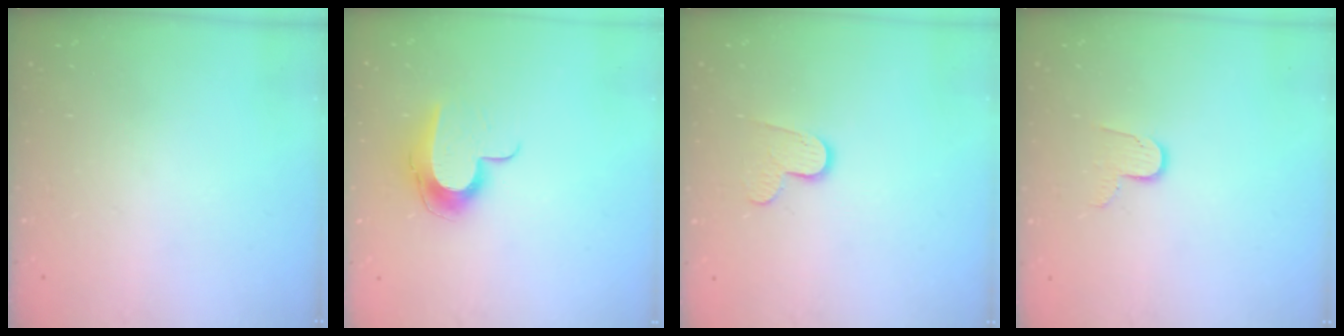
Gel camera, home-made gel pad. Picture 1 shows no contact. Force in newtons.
{"total": 10.9, "press": 10.9, "slide": 0.7}
{"total": 7.1, "press": 7.1, "slide": 0.5}
{"total": 7.2, "press": 7.2, "slide": 0.6}